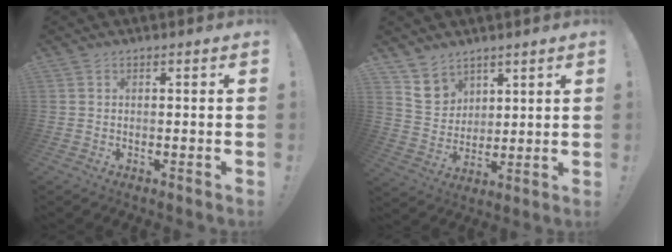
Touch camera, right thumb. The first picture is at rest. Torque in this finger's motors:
{"motor_torque": [-0.06, 0.12, -0.04, 0.10, 0.02]}